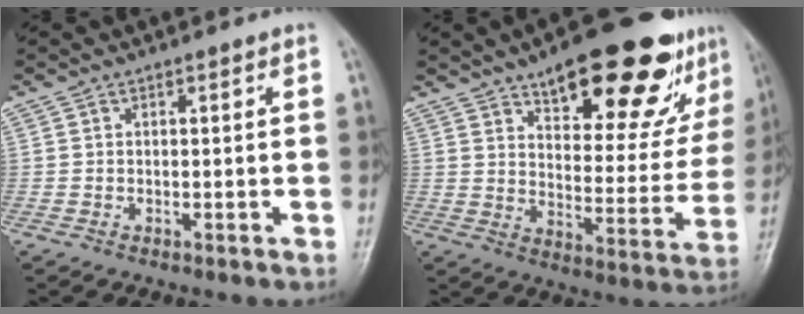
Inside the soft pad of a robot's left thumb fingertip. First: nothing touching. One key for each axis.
{"total": 24.0, "fx": 14.8, "fy": 8.8, "fz": 16.8, "tx": -0.180, "ty": -0.049, "tz": 0.212}